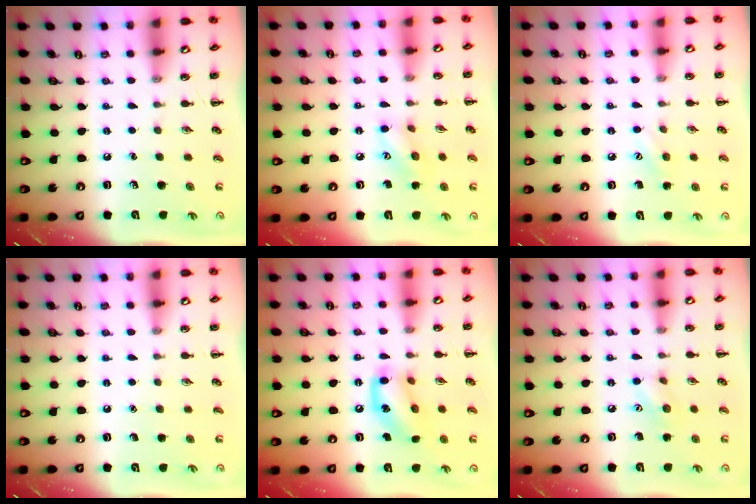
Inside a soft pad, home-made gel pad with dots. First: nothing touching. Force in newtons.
{"total": 8.1, "press": 8.1, "slide": 0.7}
{"total": 6.2, "press": 6.0, "slide": 1.5}
{"total": 1.4, "press": 1.4, "slide": 0.1}
{"total": 13.9, "press": 13.7, "slide": 2.5}
{"total": 7.2, "press": 7.2, "slide": 0.8}